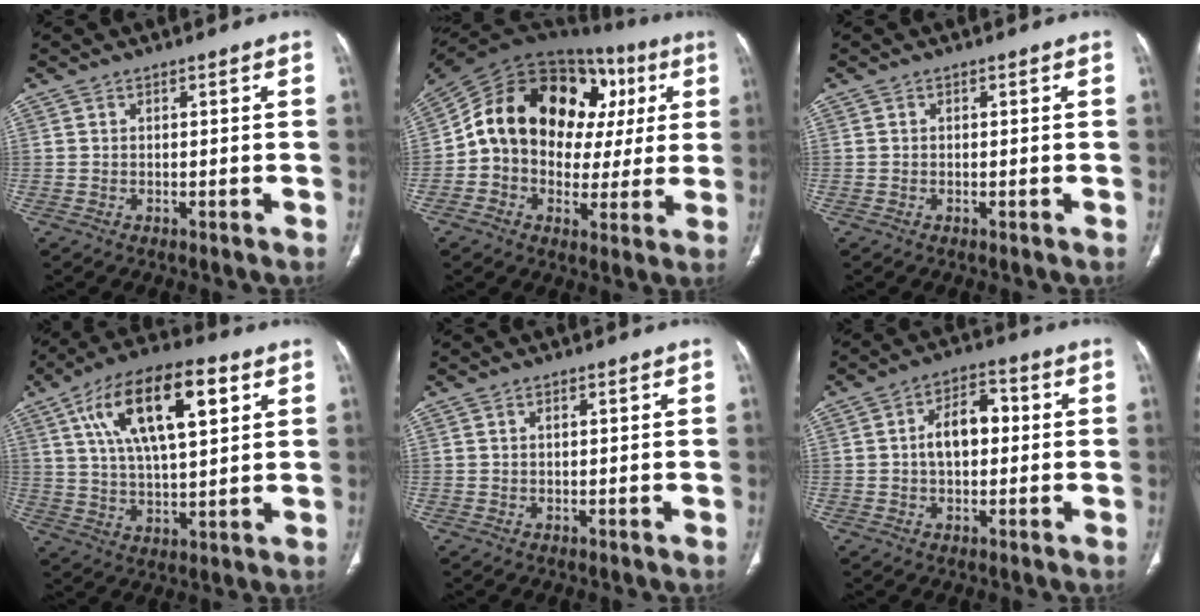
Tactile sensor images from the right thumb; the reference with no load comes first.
{"total": 24.9, "force": [5.4, 17.1, 17.3], "torque": [-0.239, 0.053, 0.083]}
{"total": 0.0}
{"total": 19.0, "force": [7.2, 7.7, 15.8], "torque": [-0.258, -0.002, 0.121]}
{"total": 1.2, "force": [0.5, 0.5, 1.0], "torque": [-0.020, 0.006, 0.009]}
{"total": 8.1, "force": [0.4, 4.9, 6.4], "torque": [-0.093, 0.024, -0.001]}